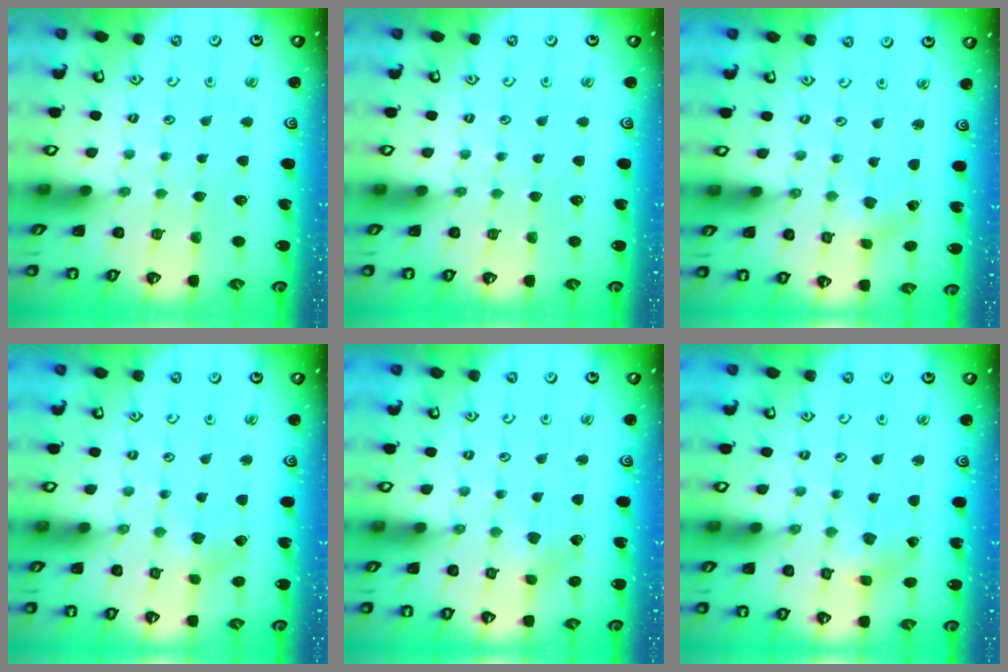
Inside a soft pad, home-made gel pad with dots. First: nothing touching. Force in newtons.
{"total": 0.0}
{"total": 0.5, "press": 0.5, "slide": 0.1}
{"total": 2.4, "press": 2.4, "slide": 0.3}
{"total": 4.1, "press": 4.0, "slide": 0.4}
{"total": 1.1, "press": 1.0, "slide": 0.4}